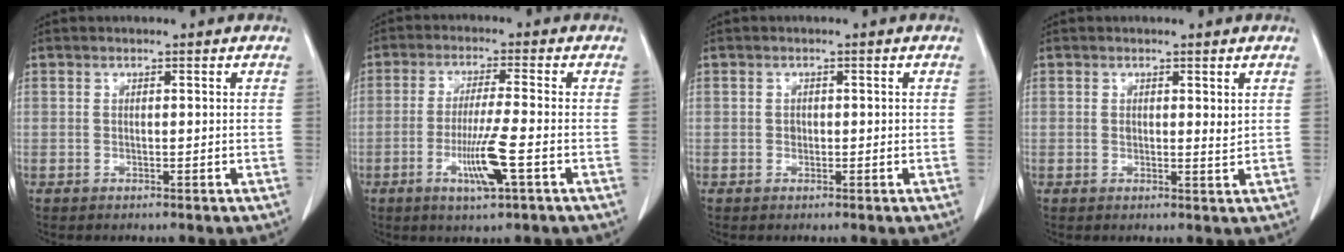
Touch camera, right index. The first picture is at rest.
{"total": 7.3, "force": [-2.7, -0.3, 6.8], "torque": [-0.129, -0.015, -0.049]}
{"total": 0.9, "force": [-0.1, 0.8, 0.5], "torque": [-0.007, 0.002, -0.001]}
{"total": 1.8, "force": [0.6, 0.7, 1.5], "torque": [-0.024, -0.007, 0.009]}